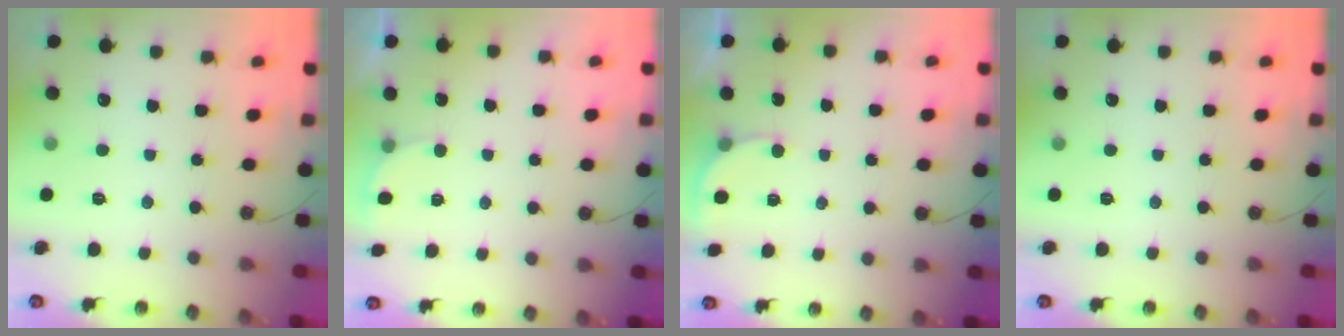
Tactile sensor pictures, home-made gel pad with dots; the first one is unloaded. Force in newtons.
{"total": 2.2, "press": 2.0, "slide": 1.0}
{"total": 2.4, "press": 2.4, "slide": 0.2}
{"total": 0.0}